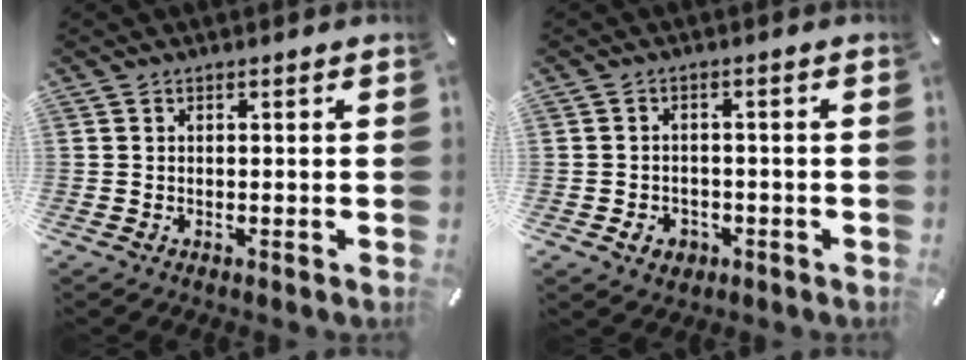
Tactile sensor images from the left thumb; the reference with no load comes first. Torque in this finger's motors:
{"motor_torque": [0.53, 0.60, 0.06, -0.16, -0.01]}